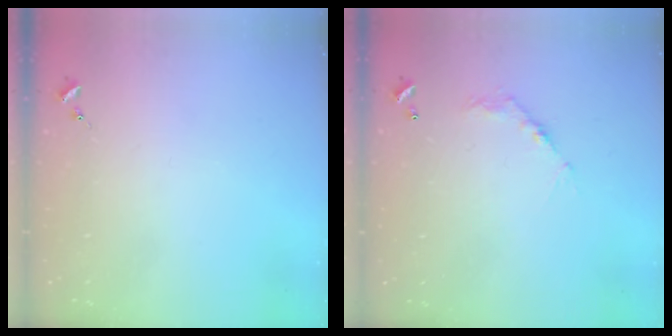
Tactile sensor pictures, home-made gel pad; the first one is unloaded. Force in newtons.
{"total": 6.3, "press": 6.3, "slide": 0.4}